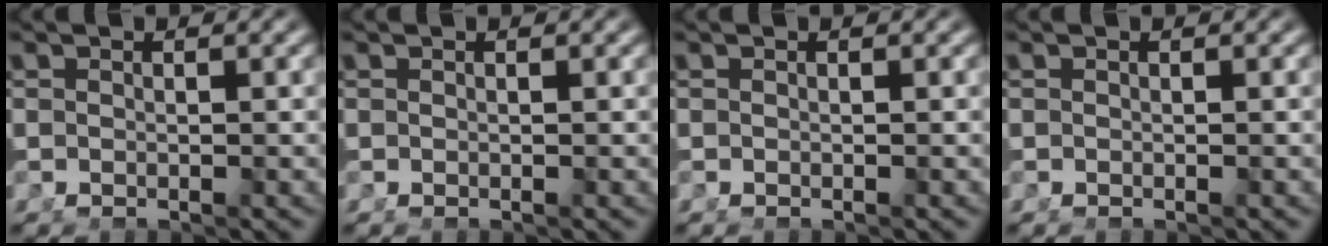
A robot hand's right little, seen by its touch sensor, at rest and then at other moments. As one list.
[{"total": 0.0}, {"total": 0.0}, {"total": 0.0}]